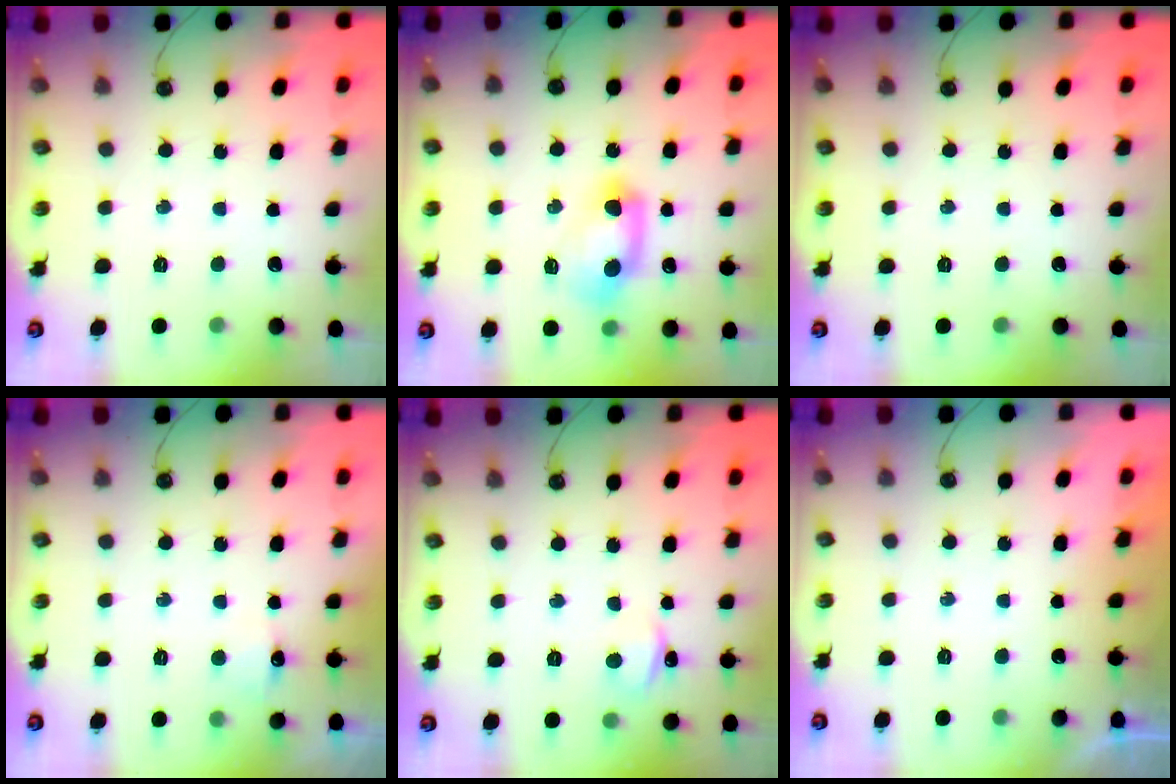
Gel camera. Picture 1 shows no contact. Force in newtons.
{"total": 17.6, "press": 12.2, "slide": 12.7}
{"total": 0.0}
{"total": 5.1, "press": 5.0, "slide": 1.2}
{"total": 3.7, "press": 3.7, "slide": 0.5}
{"total": 0.0}